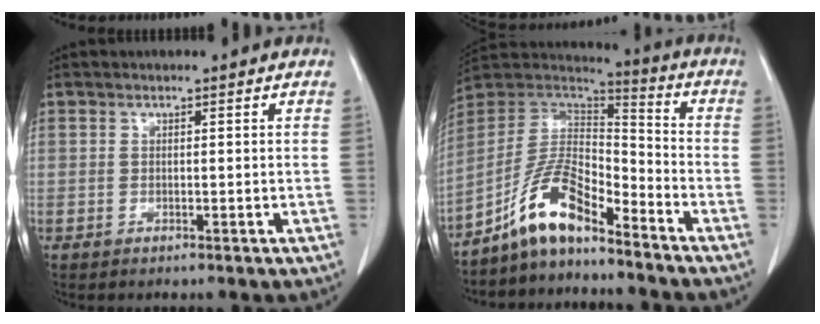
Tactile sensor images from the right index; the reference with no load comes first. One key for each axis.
{"total": 11.0, "fx": -8.0, "fy": 3.0, "fz": 6.9, "tx": -0.146, "ty": 0.025, "tz": -0.153}